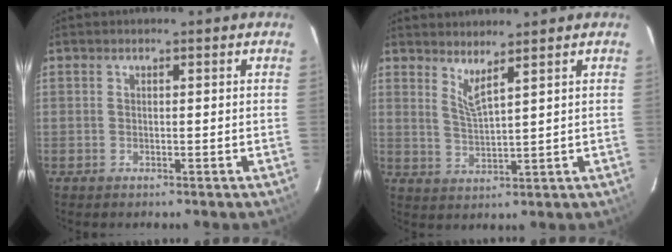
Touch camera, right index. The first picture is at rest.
{"total": 3.6, "force": [2.9, -0.3, 2.2], "torque": [-0.044, -0.010, 0.050]}